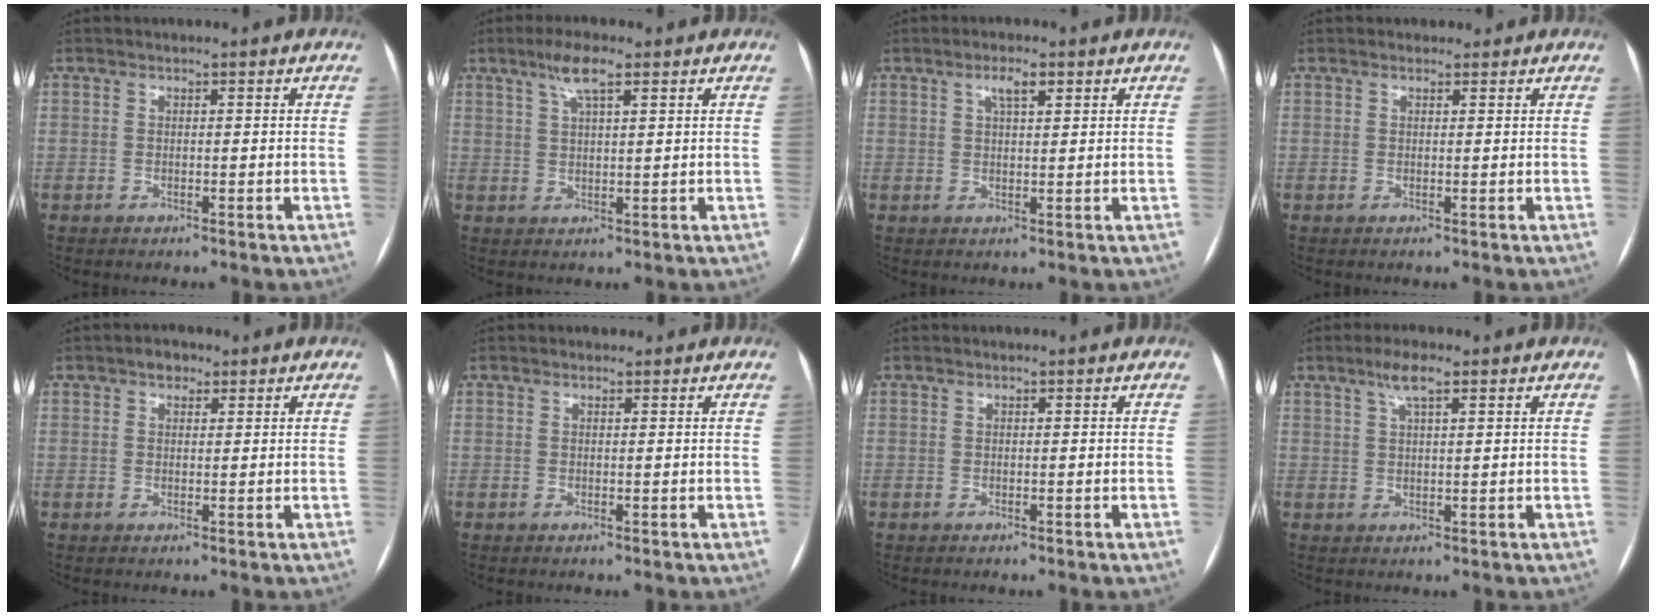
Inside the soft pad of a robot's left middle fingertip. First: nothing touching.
{"total": 4.9, "force": [2.9, 0.8, 3.8], "torque": [-0.077, 0.011, 0.053]}
{"total": 3.0, "force": [1.6, 0.8, 2.4], "torque": [-0.048, 0.006, 0.028]}
{"total": 0.9, "force": [0.7, 0.6, 0.1], "torque": [-0.006, 0.004, 0.008]}
{"total": 2.1, "force": [1.3, 1.4, 1.0], "torque": [-0.015, 0.008, 0.019]}
{"total": 0.6, "force": [0.5, 0.3, 0.1], "torque": [-0.010, 0.002, 0.005]}
{"total": 0.0}
{"total": 3.9, "force": [2.3, 0.6, 3.1], "torque": [-0.063, 0.009, 0.045]}